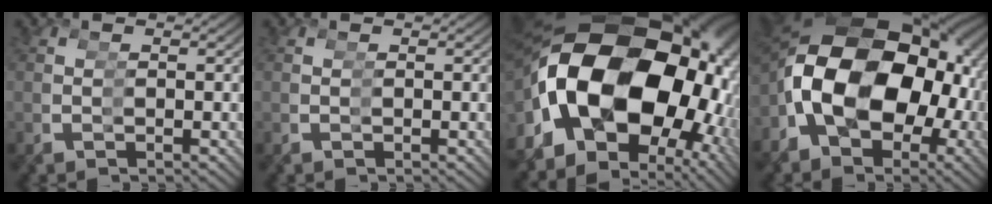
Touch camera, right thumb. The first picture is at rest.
{"total": 0.0}
{"total": 27.5, "force": [1.5, 18.3, 20.5], "torque": [-0.367, -0.021, 0.038]}
{"total": 21.9, "force": [-0.4, 15.8, 15.2], "torque": [-0.302, -0.040, 0.014]}